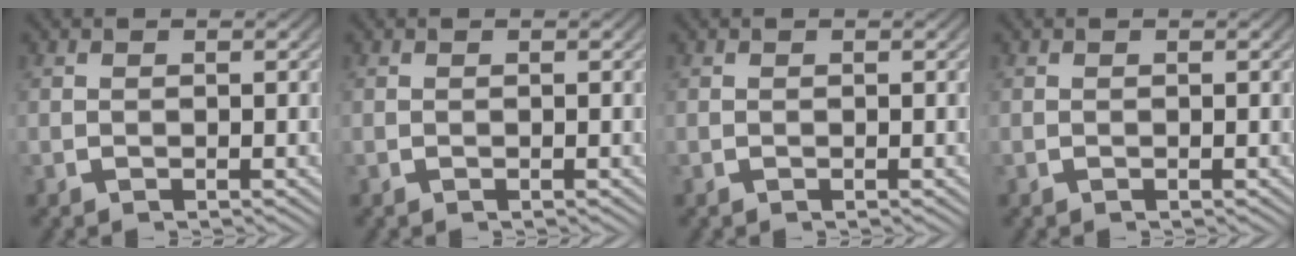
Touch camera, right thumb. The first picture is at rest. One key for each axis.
{"total": 0.0}
{"total": 0.0}
{"total": 0.0}